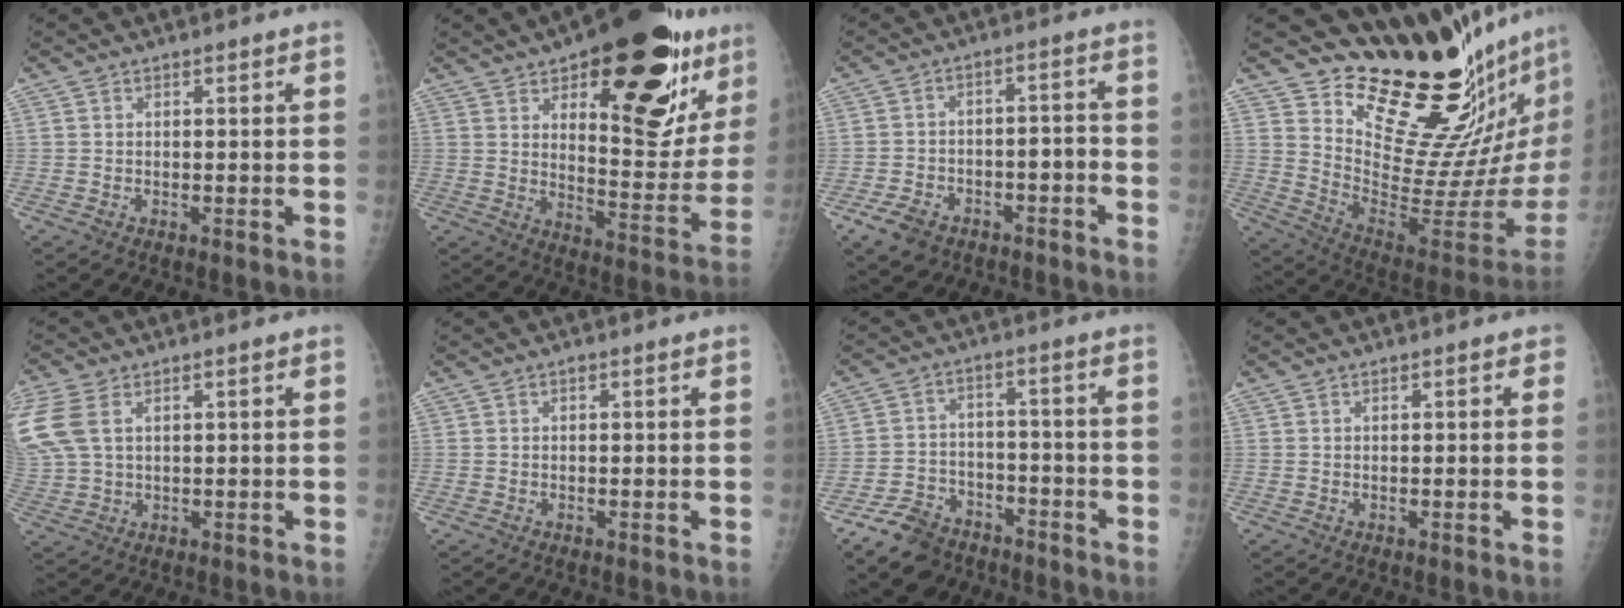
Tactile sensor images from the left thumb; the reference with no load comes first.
{"total": 25.4, "force": [13.3, 10.4, 19.0], "torque": [-0.204, -0.055, 0.191]}
{"total": 8.4, "force": [-5.1, 5.0, 4.3], "torque": [-0.062, 0.045, -0.077]}
{"total": 24.0, "force": [20.6, 4.6, 11.5], "torque": [-0.125, -0.198, 0.307]}
{"total": 10.6, "force": [3.5, 6.5, 7.6], "torque": [-0.217, 0.007, 0.078]}
{"total": 0.5, "force": [0.3, 0.3, 0.3], "torque": [-0.002, 0.000, 0.002]}
{"total": 9.9, "force": [-7.3, 6.1, 3.0], "torque": [-0.040, 0.047, -0.122]}
{"total": 0.7, "force": [0.4, 0.5, 0.3], "torque": [0.007, -0.001, 0.002]}